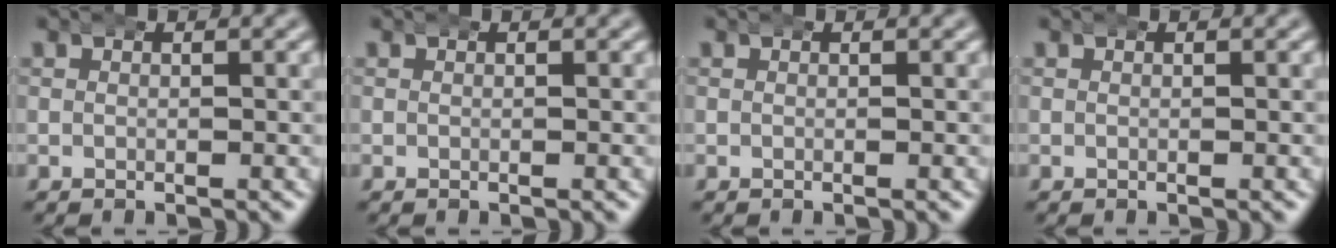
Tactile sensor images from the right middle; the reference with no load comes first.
{"total": 0.0}
{"total": 0.0}
{"total": 0.0}